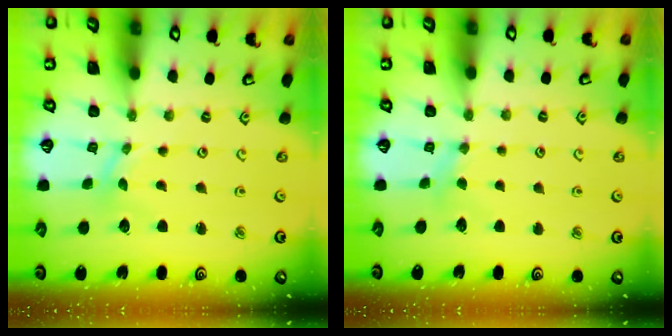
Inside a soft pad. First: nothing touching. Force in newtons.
{"total": 2.9, "press": 2.8, "slide": 0.5}